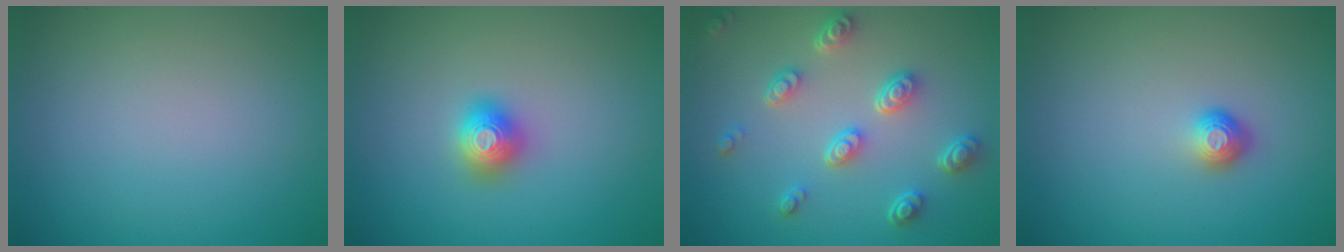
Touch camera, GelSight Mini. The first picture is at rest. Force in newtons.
{"total": 2.0, "press": 2.0, "slide": 0.2}
{"total": 4.5, "press": 3.5, "slide": 2.9}
{"total": 1.2, "press": 0.9, "slide": 0.7}